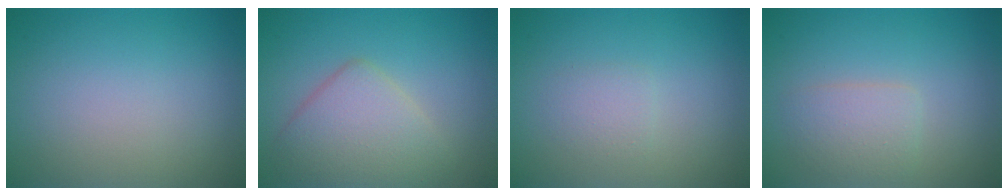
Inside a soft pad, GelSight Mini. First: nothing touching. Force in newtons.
{"total": 4.8, "press": 4.8, "slide": 0.3}
{"total": 1.3, "press": 1.3, "slide": 0.1}
{"total": 2.3, "press": 2.3, "slide": 0.1}